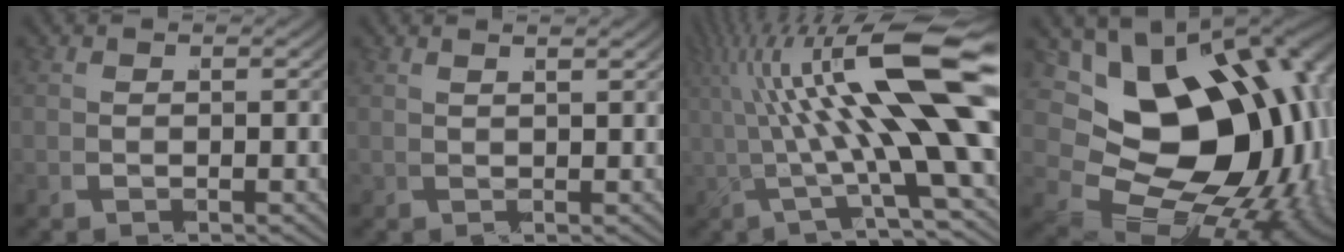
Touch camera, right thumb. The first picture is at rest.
{"total": 1.4, "force": [0.9, -0.1, 1.1], "torque": [-0.026, -0.003, 0.025]}
{"total": 11.7, "force": [1.7, 3.3, 11.1], "torque": [-0.180, 0.005, 0.028]}
{"total": 23.1, "force": [-1.2, 15.9, 16.7], "torque": [-0.308, -0.059, 0.002]}